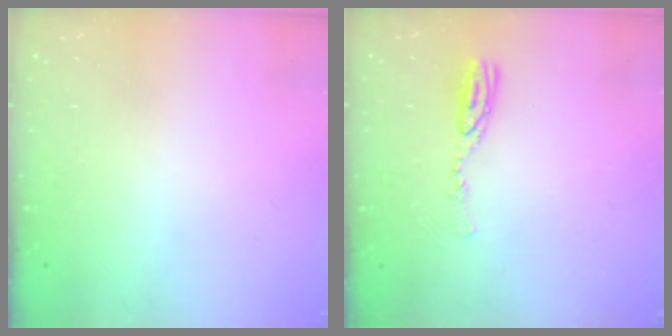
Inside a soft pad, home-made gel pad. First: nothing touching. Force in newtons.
{"total": 8.1, "press": 8.1, "slide": 0.6}